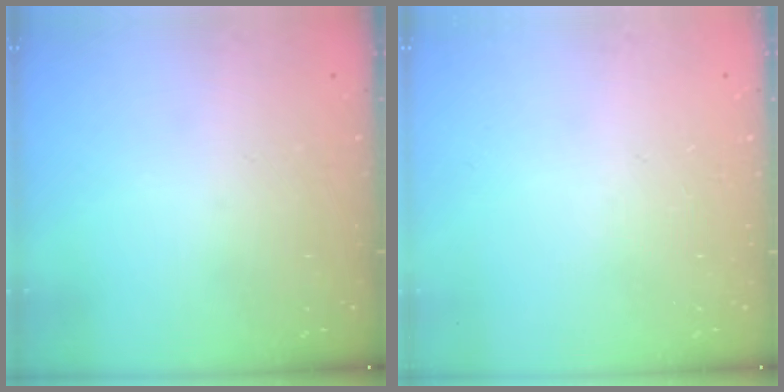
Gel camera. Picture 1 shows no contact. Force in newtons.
{"total": 0.0}